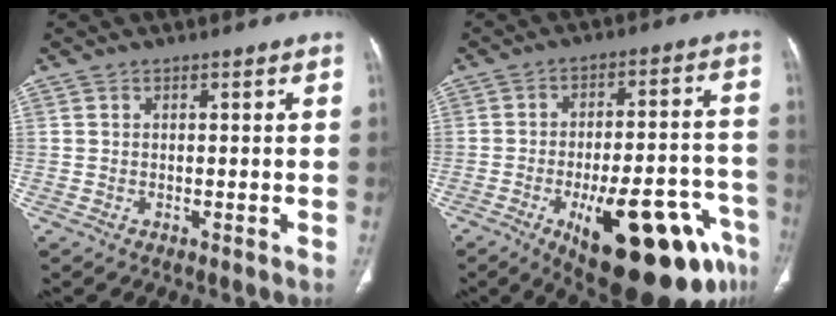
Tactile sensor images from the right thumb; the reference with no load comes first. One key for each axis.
{"total": 25.0, "fx": -12.4, "fy": 8.8, "fz": 19.8, "tx": -0.204, "ty": 0.056, "tz": -0.164}